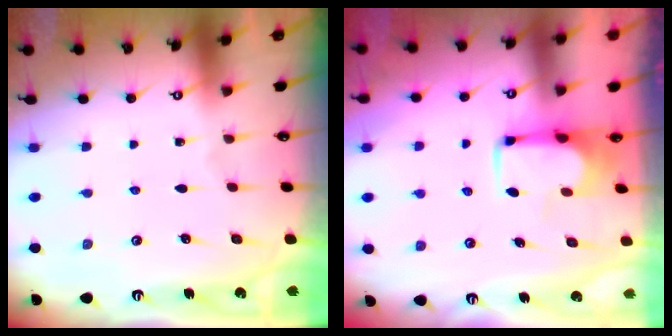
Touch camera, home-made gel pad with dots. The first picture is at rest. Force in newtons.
{"total": 3.7, "press": 3.7, "slide": 0.3}